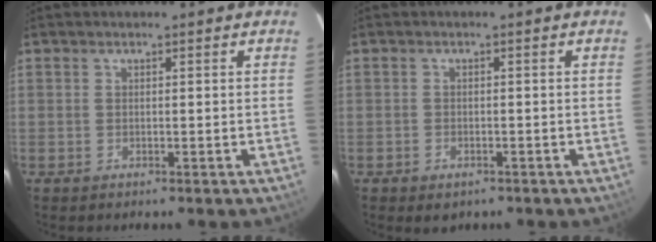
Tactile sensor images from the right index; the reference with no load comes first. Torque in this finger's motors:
{"motor_torque": [0.49, -0.40, 0.18, 0.01]}